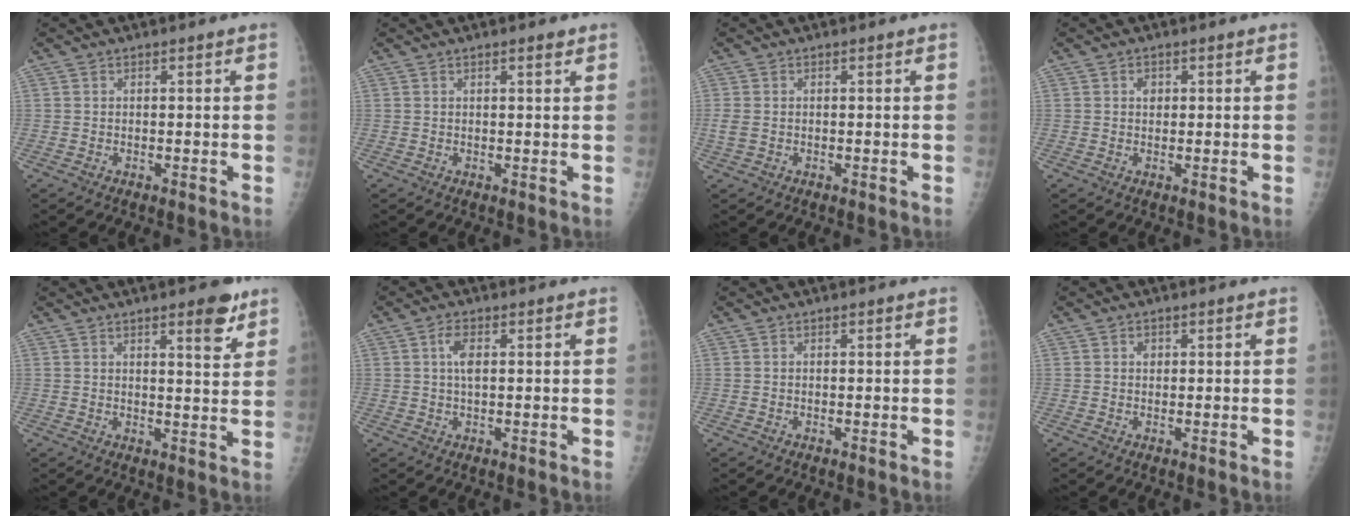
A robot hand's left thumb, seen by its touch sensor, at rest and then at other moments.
{"total": 1.4, "force": [0.9, 0.3, 1.0], "torque": [-0.014, -0.004, 0.013]}
{"total": 2.3, "force": [-0.2, 1.7, 1.6], "torque": [-0.052, -0.001, -0.005]}
{"total": 1.6, "force": [0.4, 1.3, 0.8], "torque": [-0.003, 0.001, 0.005]}
{"total": 5.8, "force": [3.7, 1.4, 4.2], "torque": [-0.046, -0.021, 0.045]}
{"total": 3.1, "force": [0.7, 1.3, 2.8], "torque": [-0.056, 0.005, 0.012]}
{"total": 0.0}
{"total": 1.1, "force": [0.3, 0.9, 0.5], "torque": [-0.001, 0.001, 0.004]}